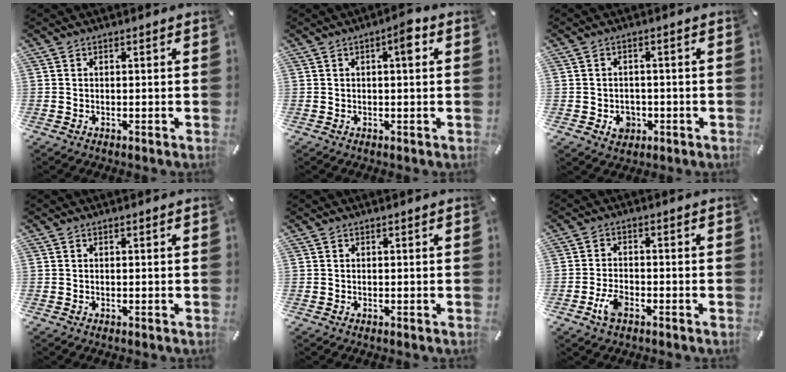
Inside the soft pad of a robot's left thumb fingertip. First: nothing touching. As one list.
[{"total": 4.0, "force": [1.1, 1.0, 3.7], "torque": [-0.053, 0.001, 0.008]}, {"total": 4.5, "force": [-1.3, 3.9, 1.8], "torque": [-0.014, 0.000, -0.022]}, {"total": 0.0}, {"total": 0.0}, {"total": 4.6, "force": [-2.3, 2.5, 3.1], "torque": [-0.070, 0.005, -0.044]}]